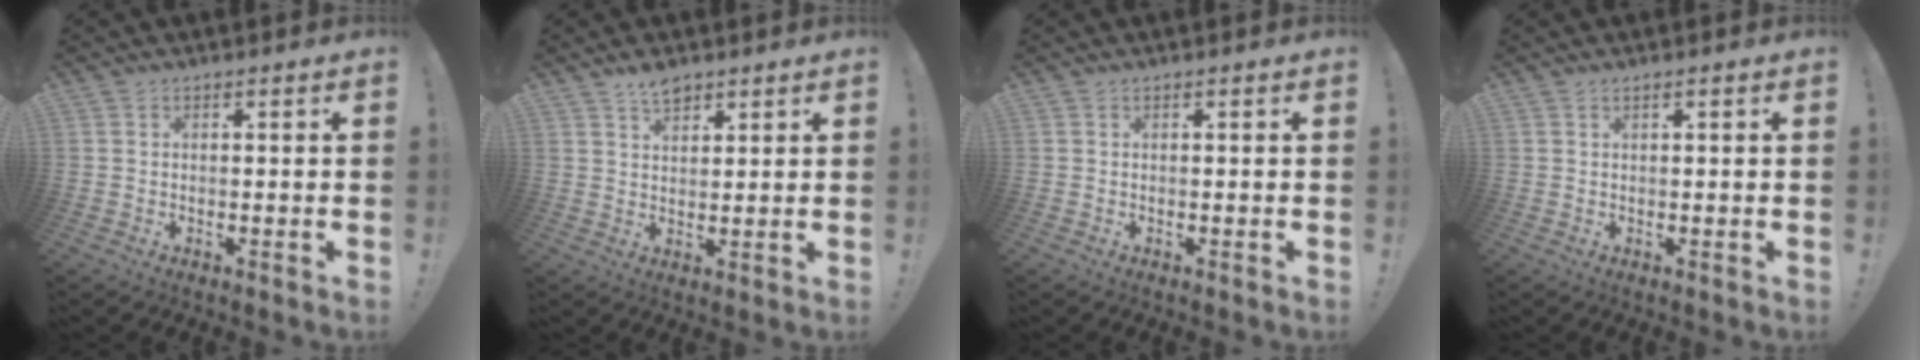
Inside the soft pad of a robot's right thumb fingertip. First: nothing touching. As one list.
[{"total": 4.9, "force": [3.7, 2.3, 2.1], "torque": [-0.030, -0.020, 0.067]}, {"total": 0.0}, {"total": 0.9, "force": [0.5, -0.1, 0.7], "torque": [-0.016, 0.000, 0.009]}]